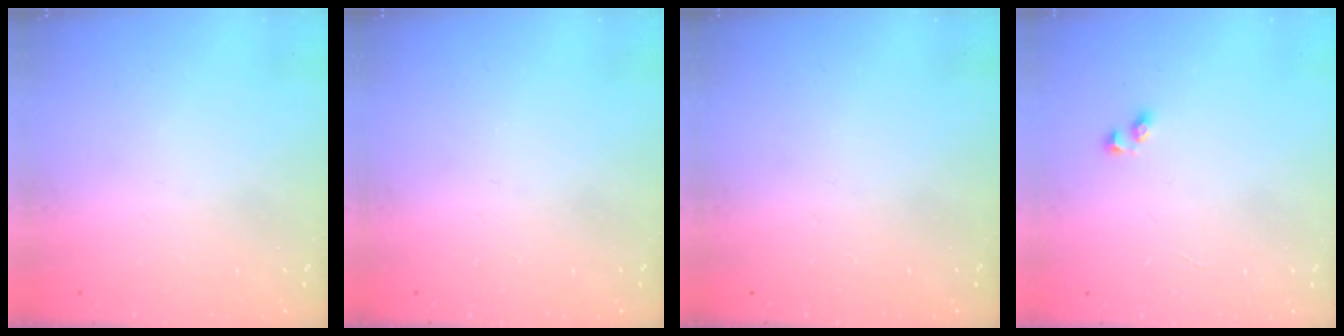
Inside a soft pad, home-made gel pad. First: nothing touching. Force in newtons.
{"total": 0.0}
{"total": 0.0}
{"total": 2.5, "press": 2.2, "slide": 1.3}